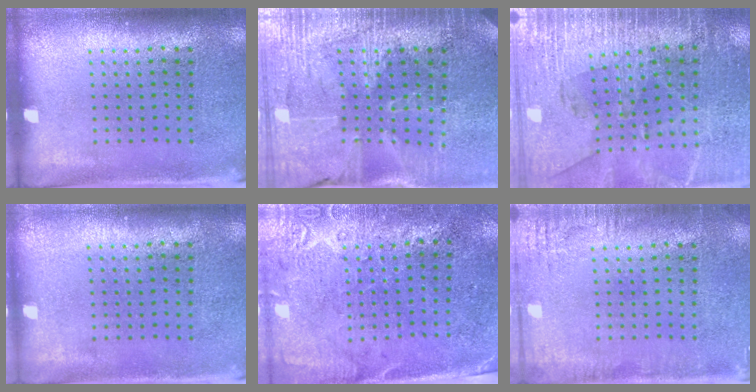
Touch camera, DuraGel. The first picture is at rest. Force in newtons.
{"total": 3.5, "press": 3.3, "slide": 1.0}
{"total": 3.0, "press": 2.9, "slide": 0.6}
{"total": 0.0}
{"total": 2.8, "press": 2.4, "slide": 1.4}
{"total": 2.3, "press": 2.3, "slide": 0.3}